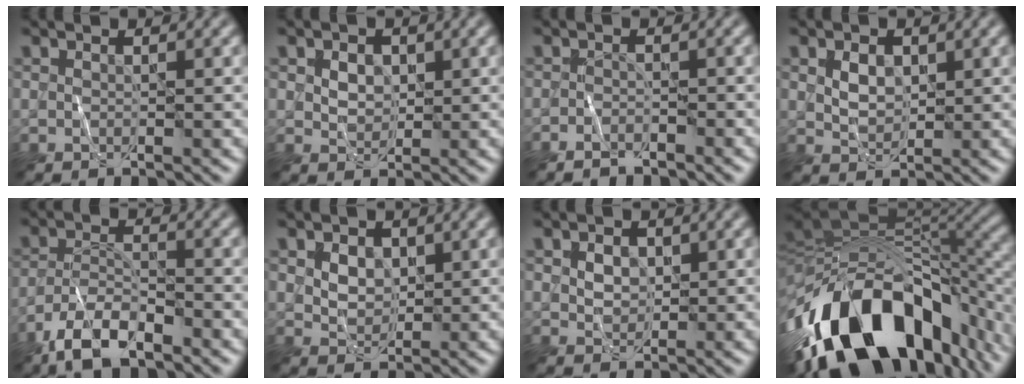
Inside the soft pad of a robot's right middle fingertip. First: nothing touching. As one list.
[{"total": 1.9, "force": [0.5, 1.5, 1.1], "torque": [-0.022, -0.002, 0.006]}, {"total": 1.4, "force": [-1.4, 0.2, 0.4], "torque": [-0.007, 0.001, -0.026]}, {"total": 2.0, "force": [0.5, 1.4, 1.4], "torque": [-0.028, -0.002, 0.012]}, {"total": 6.0, "force": [-4.7, 1.9, 3.4], "torque": [-0.064, -0.002, -0.092]}, {"total": 2.4, "force": [0.7, 1.7, 1.4], "torque": [-0.026, 0.001, 0.010]}, {"total": 1.6, "force": [0.4, 1.3, 0.9], "torque": [-0.020, -0.001, 0.009]}, {"total": 16.1, "force": [-7.4, 8.7, 11.3], "torque": [-0.189, -0.001, -0.115]}]